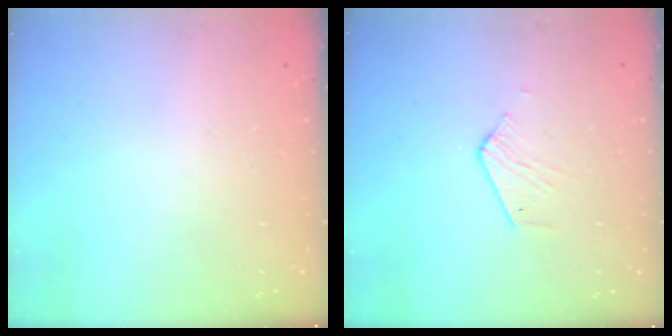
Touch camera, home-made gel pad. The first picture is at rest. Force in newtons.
{"total": 2.8, "press": 2.8, "slide": 0.4}